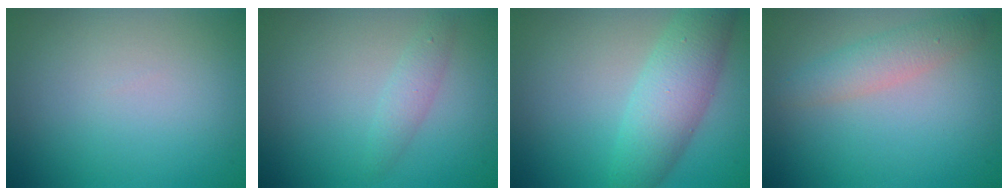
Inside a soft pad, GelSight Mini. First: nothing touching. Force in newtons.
{"total": 1.6, "press": 1.6, "slide": 0.1}
{"total": 5.9, "press": 5.9, "slide": 0.2}
{"total": 2.6, "press": 2.6, "slide": 0.2}